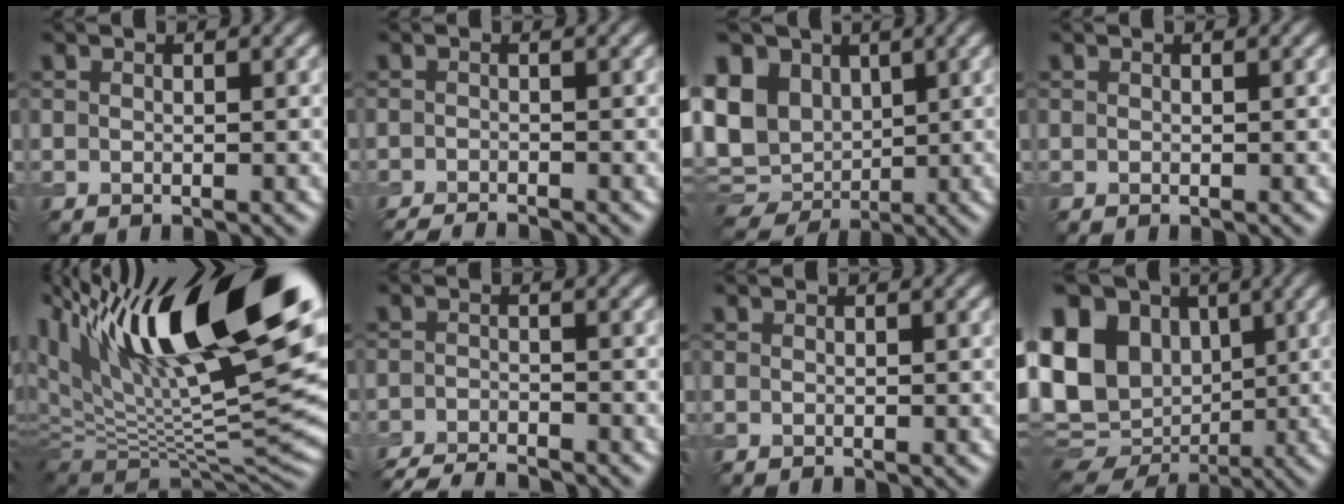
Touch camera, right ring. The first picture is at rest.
{"total": 2.6, "force": [-2.4, 0.4, 1.0], "torque": [-0.010, -0.006, -0.044]}
{"total": 11.2, "force": [1.3, 8.9, 6.6], "torque": [-0.143, 0.012, 0.027]}
{"total": 0.0}
{"total": 18.5, "force": [7.3, 7.1, 15.5], "torque": [-0.246, 0.016, 0.124]}
{"total": 4.7, "force": [-4.4, 0.6, 1.5], "torque": [-0.026, -0.009, -0.079]}
{"total": 0.0}
{"total": 17.0, "force": [0.1, 13.9, 9.7], "torque": [-0.213, 0.001, -0.004]}